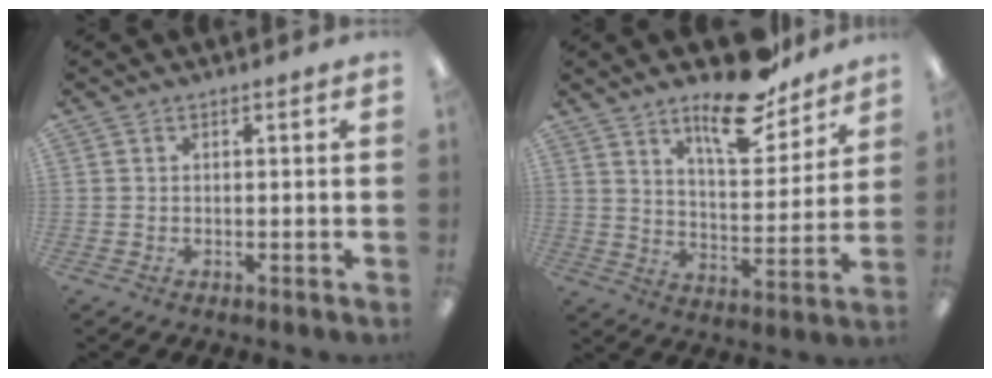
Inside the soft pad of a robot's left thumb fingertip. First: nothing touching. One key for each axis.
{"total": 15.7, "fx": 12.0, "fy": 5.2, "fz": 8.6, "tx": -0.122, "ty": -0.078, "tz": 0.201}